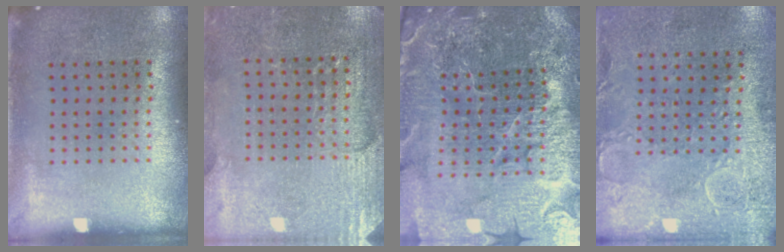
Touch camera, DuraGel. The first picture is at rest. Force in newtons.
{"total": 2.9, "press": 2.9, "slide": 0.2}
{"total": 6.0, "press": 5.3, "slide": 2.7}
{"total": 2.9, "press": 2.3, "slide": 1.7}